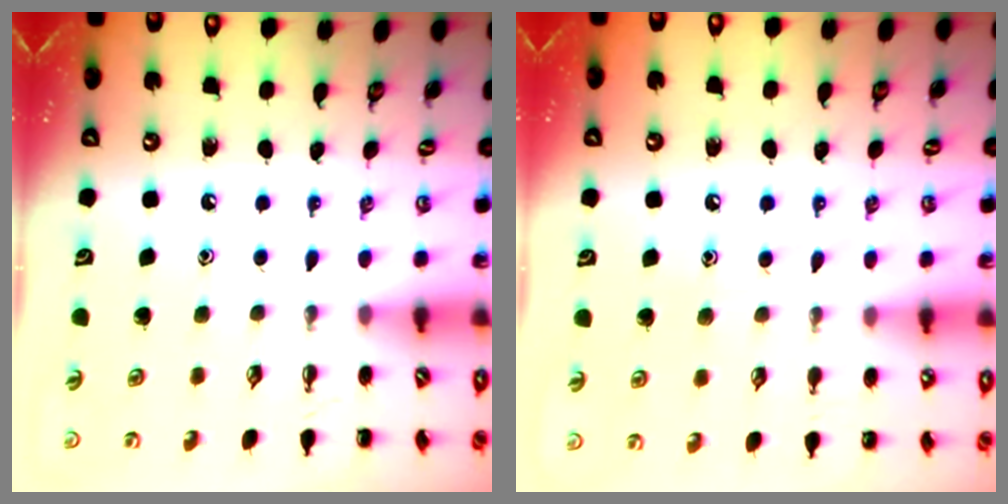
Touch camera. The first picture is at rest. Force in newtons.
{"total": 7.1, "press": 6.9, "slide": 1.8}